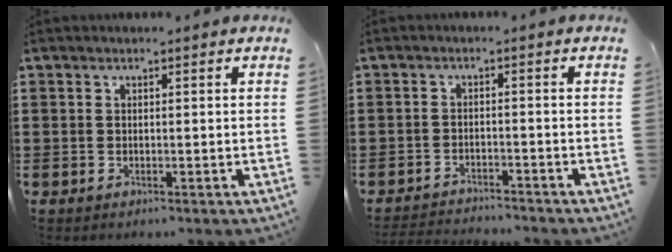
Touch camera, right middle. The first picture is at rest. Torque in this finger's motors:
{"motor_torque": [0.24, 0.06, 0.04, 0.05]}